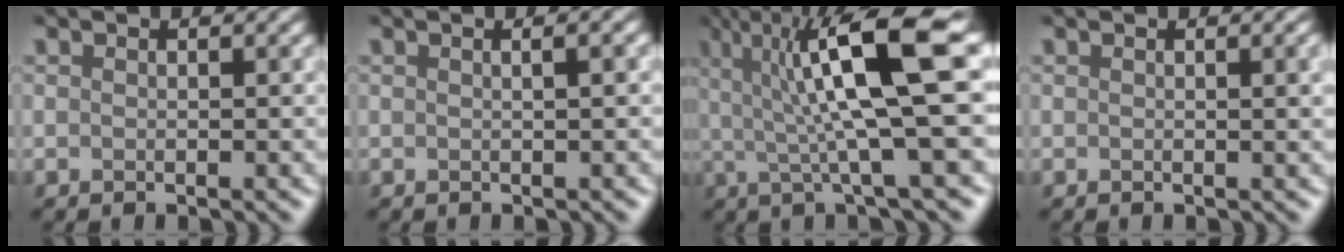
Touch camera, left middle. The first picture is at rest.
{"total": 3.0, "force": [0.8, 1.5, 2.4], "torque": [0.000, 0.019, -0.015]}
{"total": 9.5, "force": [2.7, 1.6, 8.9], "torque": [-0.152, 0.014, 0.058]}
{"total": 2.1, "force": [0.5, 1.1, 1.7], "torque": [-0.001, 0.015, -0.012]}